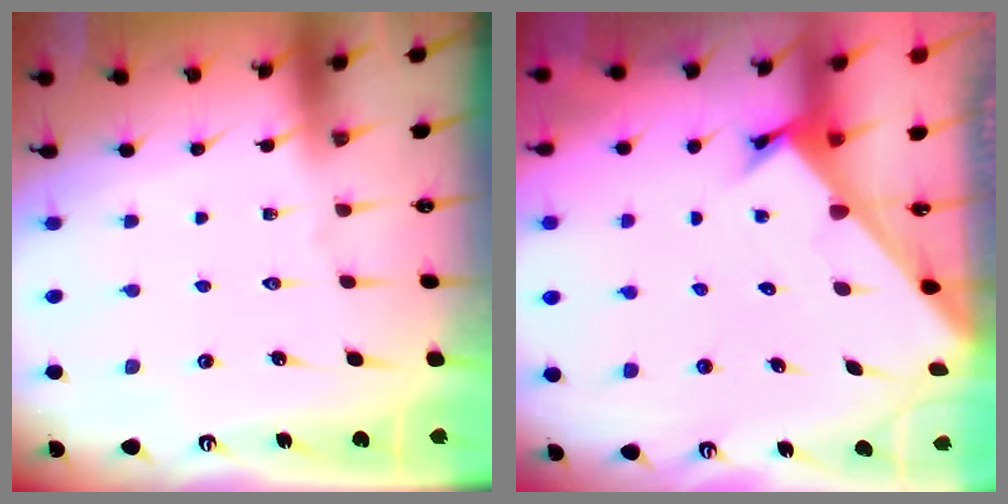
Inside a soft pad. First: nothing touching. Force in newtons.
{"total": 2.3, "press": 2.3, "slide": 0.2}